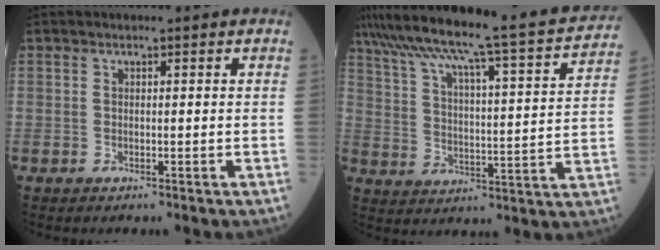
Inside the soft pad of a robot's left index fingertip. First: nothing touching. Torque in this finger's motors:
{"motor_torque": [0.59, -1.55, 0.60, 0.15]}